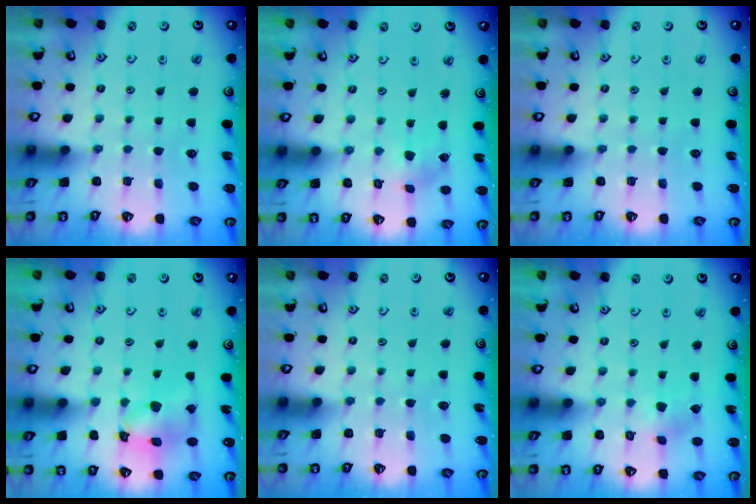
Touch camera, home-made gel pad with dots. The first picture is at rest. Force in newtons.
{"total": 1.6, "press": 1.6, "slide": 0.2}
{"total": 0.0}
{"total": 14.1, "press": 14.0, "slide": 1.6}
{"total": 0.0}
{"total": 2.9, "press": 2.8, "slide": 0.8}